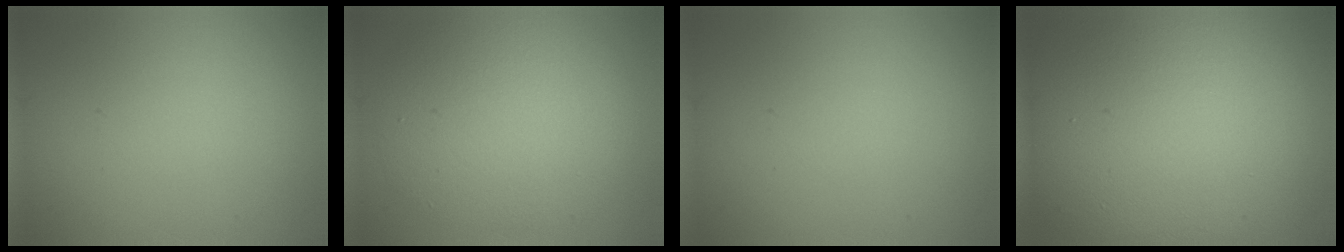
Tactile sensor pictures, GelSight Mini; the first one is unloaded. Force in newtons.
{"total": 7.3, "press": 7.3, "slide": 0.5}
{"total": 0.0}
{"total": 17.0, "press": 17.0, "slide": 1.0}